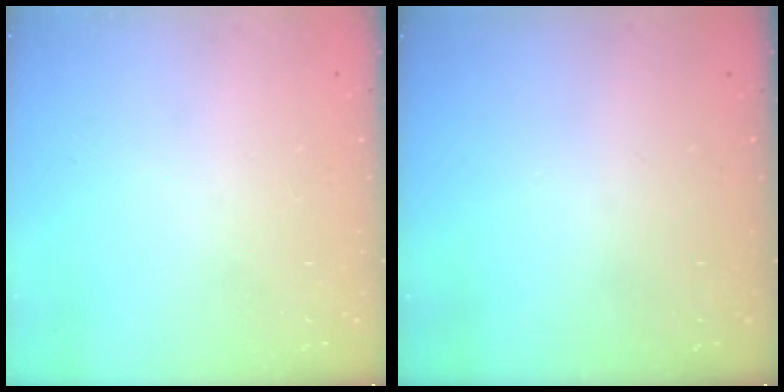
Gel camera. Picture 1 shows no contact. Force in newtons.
{"total": 0.0}